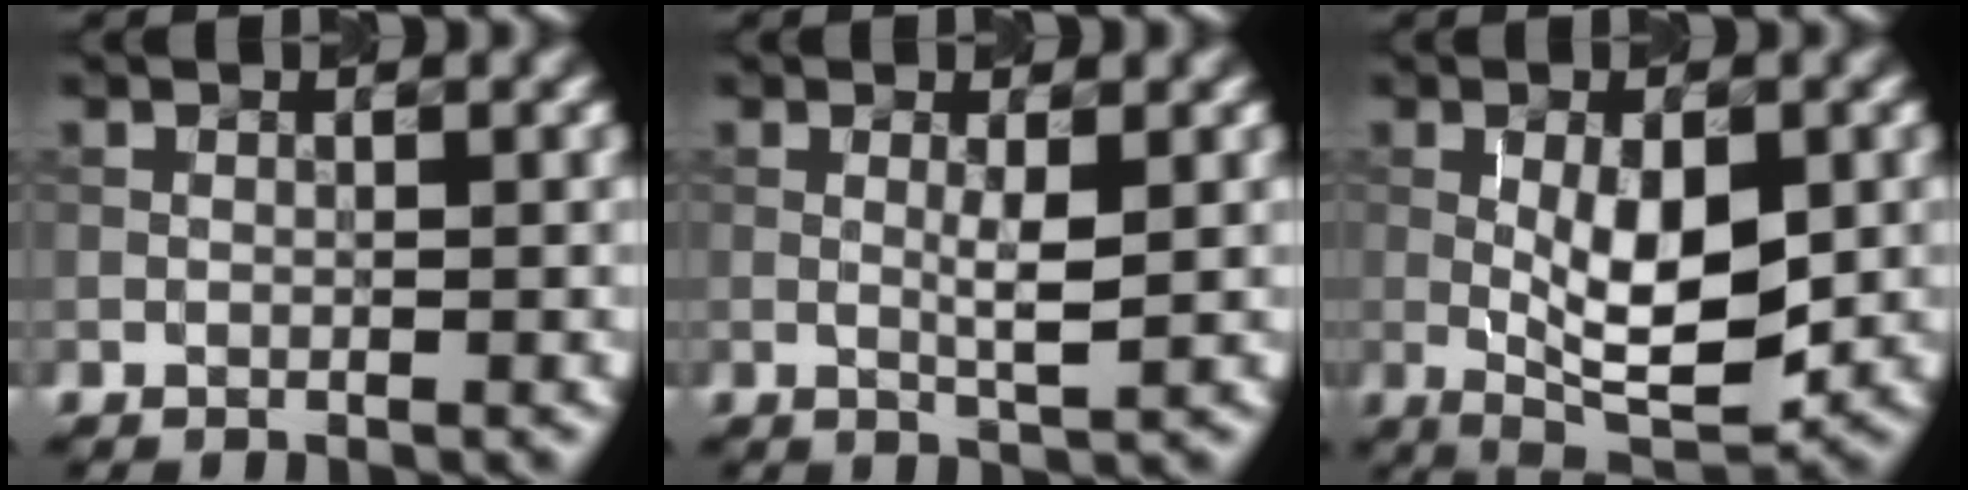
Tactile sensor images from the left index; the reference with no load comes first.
{"total": 2.0, "force": [0.2, 0.2, 2.0], "torque": [-0.037, -0.001, 0.002]}
{"total": 6.9, "force": [-0.3, 2.5, 6.4], "torque": [-0.110, -0.006, -0.001]}